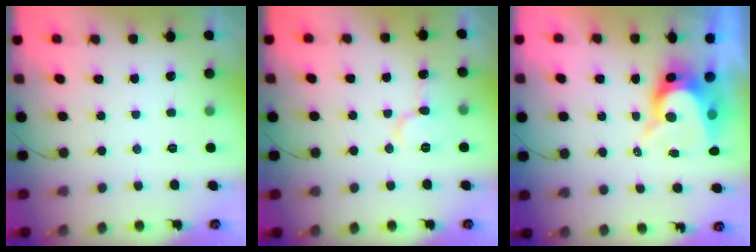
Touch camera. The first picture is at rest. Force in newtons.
{"total": 8.1, "press": 8.0, "slide": 1.1}
{"total": 10.1, "press": 10.0, "slide": 1.0}